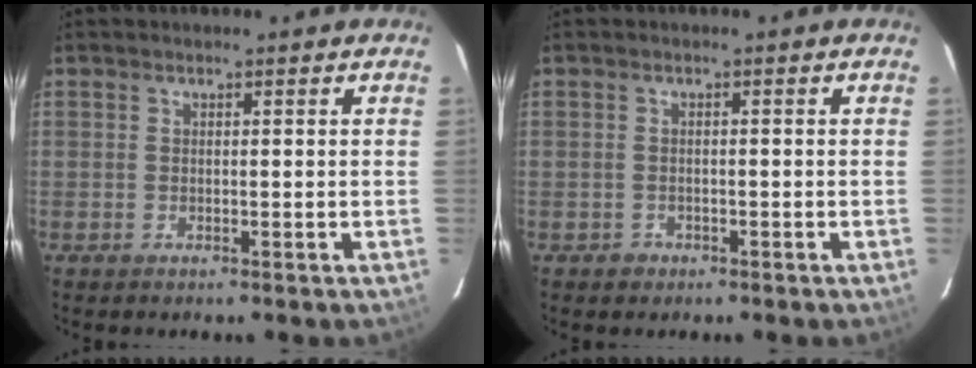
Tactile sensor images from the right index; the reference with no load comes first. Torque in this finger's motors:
{"motor_torque": [-0.04, -0.02, -0.20, -0.10]}